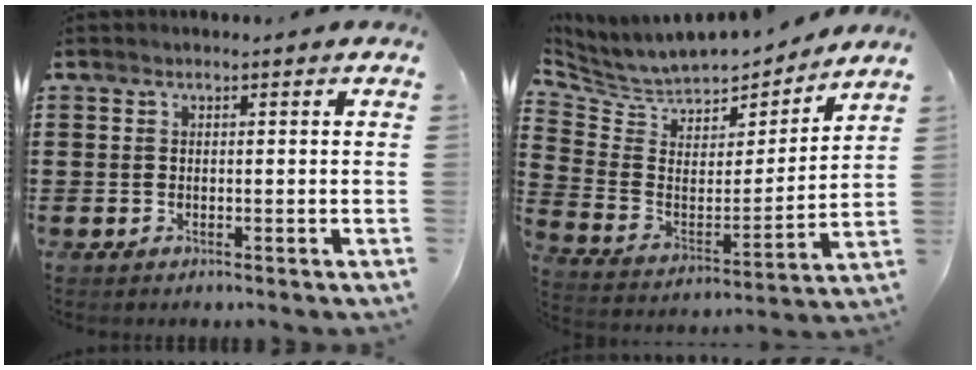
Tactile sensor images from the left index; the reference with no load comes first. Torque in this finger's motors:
{"motor_torque": [2.14, 0.00, 0.15, 0.04]}